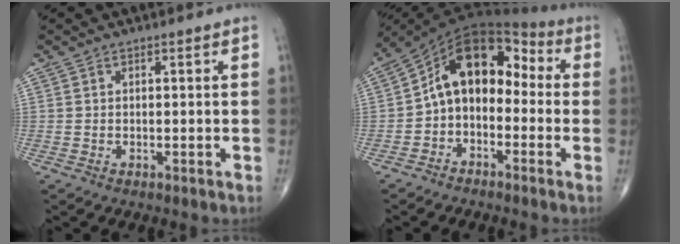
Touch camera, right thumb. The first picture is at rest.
{"total": 12.6, "force": [-1.1, 8.6, 9.2], "torque": [-0.119, 0.063, -0.037]}